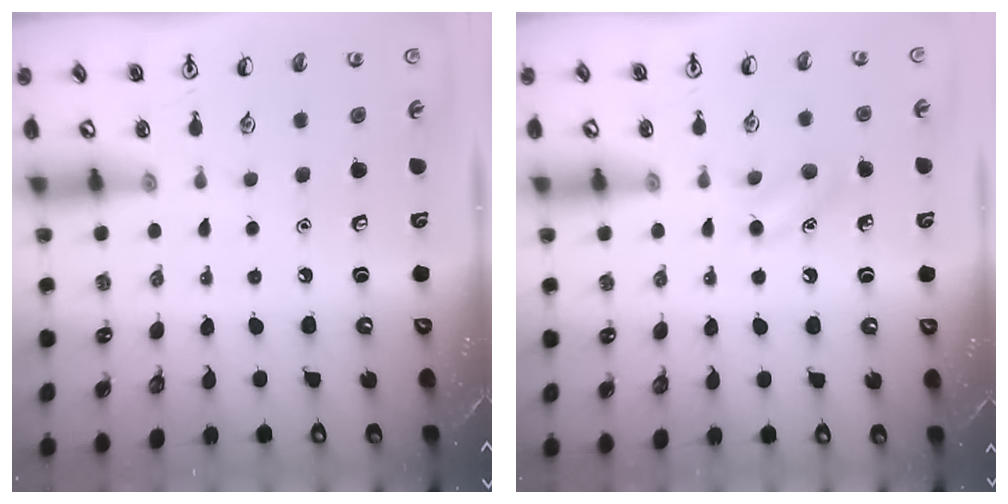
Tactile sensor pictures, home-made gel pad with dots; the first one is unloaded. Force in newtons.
{"total": 7.7, "press": 7.5, "slide": 1.7}